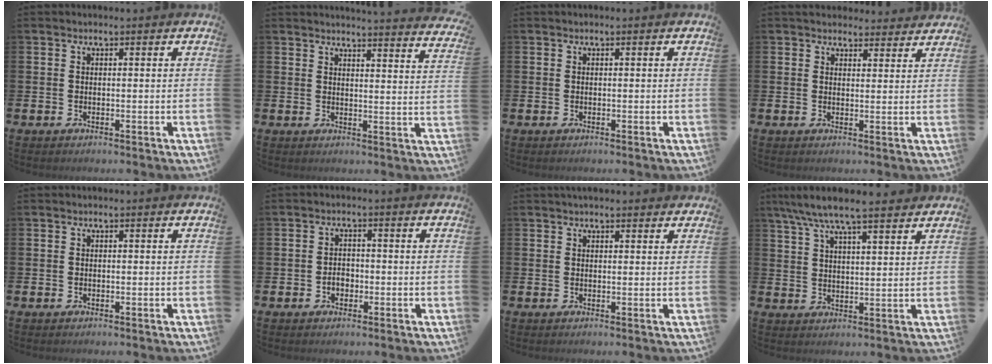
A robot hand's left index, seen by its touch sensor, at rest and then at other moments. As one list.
[{"total": 3.8, "force": [3.8, -0.5, 0.1], "torque": [0.010, -0.039, 0.061]}, {"total": 0.0}, {"total": 3.3, "force": [3.2, 0.9, 0.0], "torque": [0.007, -0.017, 0.057]}, {"total": 0.0}, {"total": 2.1, "force": [-0.7, 1.6, 1.1], "torque": [-0.009, 0.000, -0.019]}, {"total": 1.4, "force": [1.4, 0.4, 0.3], "torque": [0.006, -0.003, 0.022]}, {"total": 7.1, "force": [6.4, 0.6, 2.9], "torque": [-0.068, -0.023, 0.114]}]